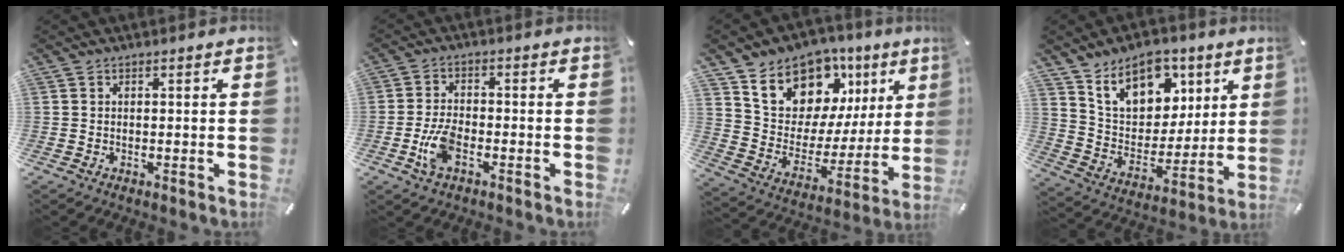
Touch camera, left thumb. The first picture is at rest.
{"total": 6.7, "force": [-2.6, 3.3, 5.2], "torque": [-0.116, 0.004, -0.050]}
{"total": 13.9, "force": [9.7, 9.3, 3.7], "torque": [-0.067, -0.086, 0.173]}
{"total": 14.0, "force": [8.7, 9.6, 5.4], "torque": [-0.093, -0.049, 0.165]}